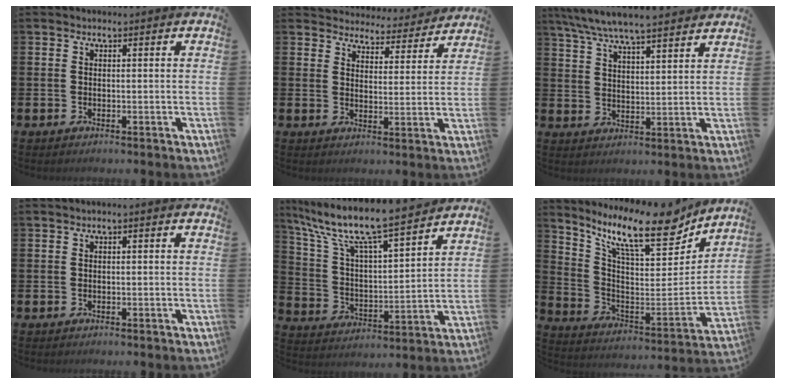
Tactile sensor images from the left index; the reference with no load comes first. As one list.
[{"total": 4.5, "force": [4.3, 1.0, -0.1], "torque": [-0.004, -0.044, 0.071]}, {"total": 7.1, "force": [6.7, 0.5, 2.3], "torque": [-0.073, -0.027, 0.122]}, {"total": 0.6, "force": [-0.5, 0.1, 0.3], "torque": [-0.013, 0.001, -0.007]}, {"total": 10.4, "force": [9.2, 1.2, 4.6], "torque": [-0.134, -0.055, 0.158]}, {"total": 13.6, "force": [10.3, 3.8, 8.0], "torque": [-0.169, -0.066, 0.172]}]